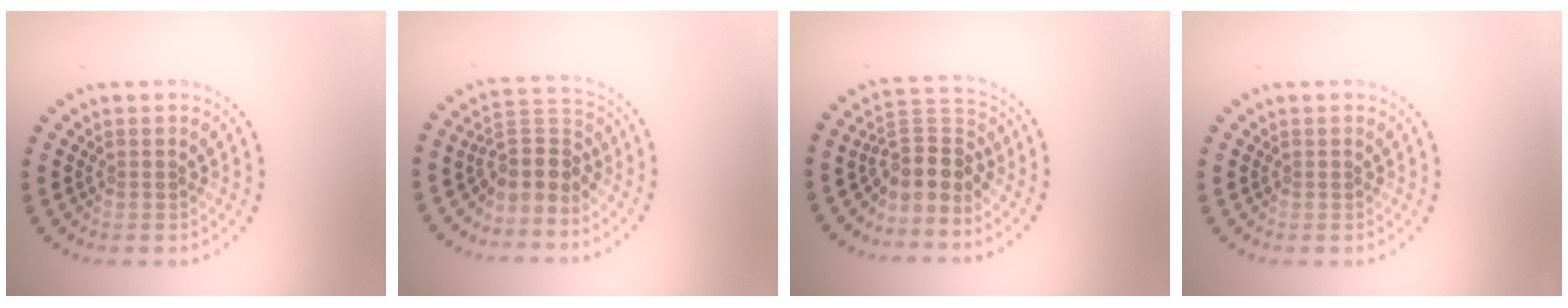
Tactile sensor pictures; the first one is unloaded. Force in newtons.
{"total": 3.5, "press": 2.8, "slide": 2.2}
{"total": 3.7, "press": 2.7, "slide": 2.5}
{"total": 0.0}